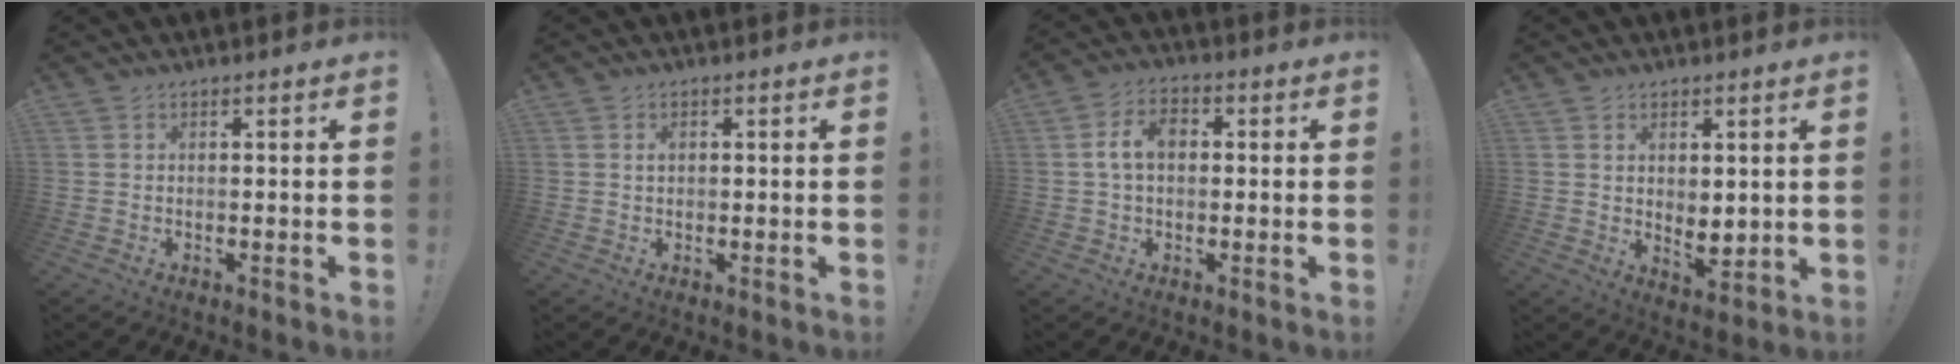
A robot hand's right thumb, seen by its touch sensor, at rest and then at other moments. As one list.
[{"total": 1.3, "force": [0.3, 1.1, 0.6], "torque": [0.001, -0.001, 0.002]}, {"total": 7.5, "force": [0.7, 5.1, 5.5], "torque": [-0.099, 0.014, 0.012]}, {"total": 4.4, "force": [1.0, 3.3, 2.8], "torque": [-0.023, -0.014, 0.020]}]